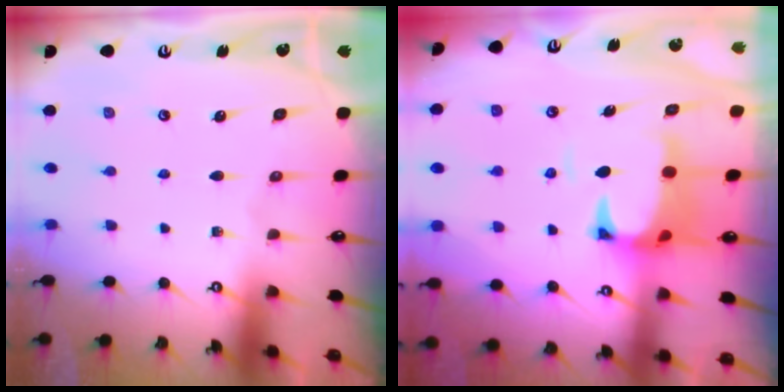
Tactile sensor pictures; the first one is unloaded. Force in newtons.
{"total": 2.6, "press": 2.4, "slide": 1.1}